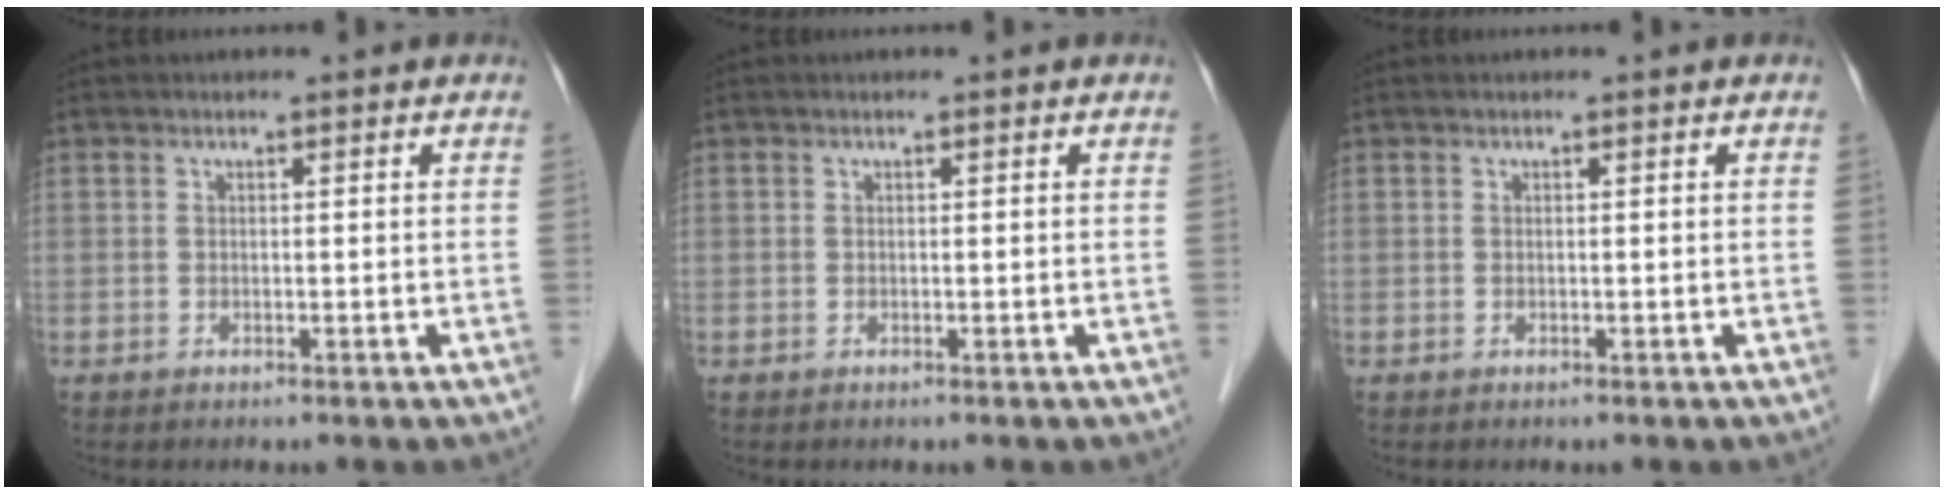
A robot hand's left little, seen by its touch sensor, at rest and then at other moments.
{"total": 0.0}
{"total": 0.0}